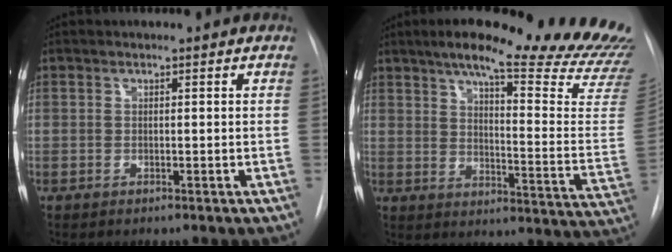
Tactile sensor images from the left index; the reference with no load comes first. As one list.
[{"total": 27.9, "force": [24.0, 1.8, 13.9], "torque": [-0.173, -0.104, 0.290]}]